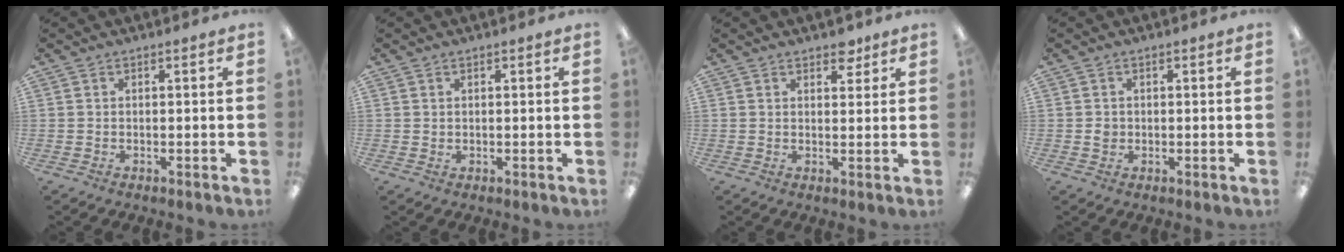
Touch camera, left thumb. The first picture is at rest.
{"total": 0.6, "force": [0.4, 0.4, 0.1], "torque": [-0.003, 0.002, 0.007]}
{"total": 3.7, "force": [2.9, 1.9, 1.3], "torque": [0.001, -0.015, 0.047]}
{"total": 1.5, "force": [0.0, 1.4, 0.6], "torque": [-0.004, 0.003, -0.004]}